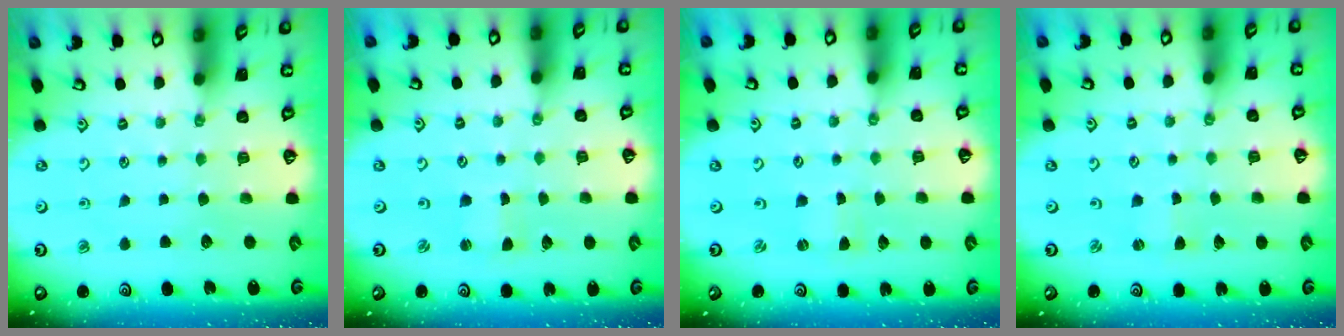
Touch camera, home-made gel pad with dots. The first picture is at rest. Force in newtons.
{"total": 0.0}
{"total": 0.0}
{"total": 0.7, "press": 0.7, "slide": 0.1}